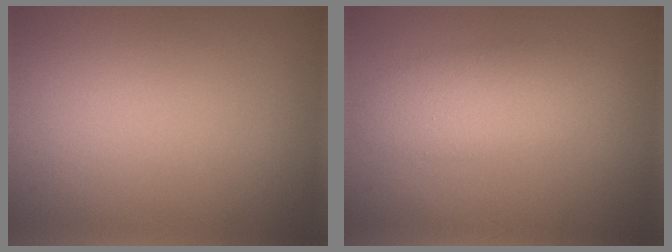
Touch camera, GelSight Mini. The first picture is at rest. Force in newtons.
{"total": 3.9, "press": 3.9, "slide": 0.1}